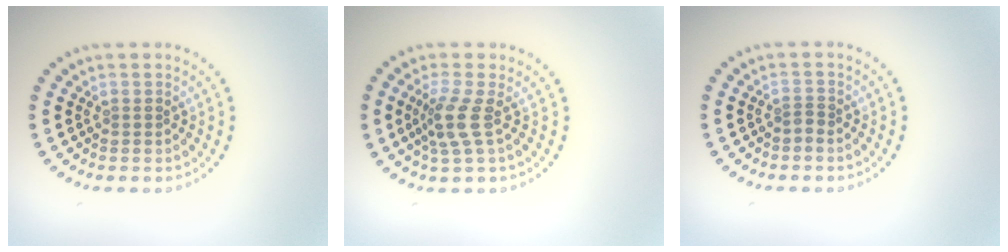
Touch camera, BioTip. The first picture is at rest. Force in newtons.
{"total": 2.7, "press": 2.0, "slide": 1.8}
{"total": 0.6, "press": 0.4, "slide": 0.5}